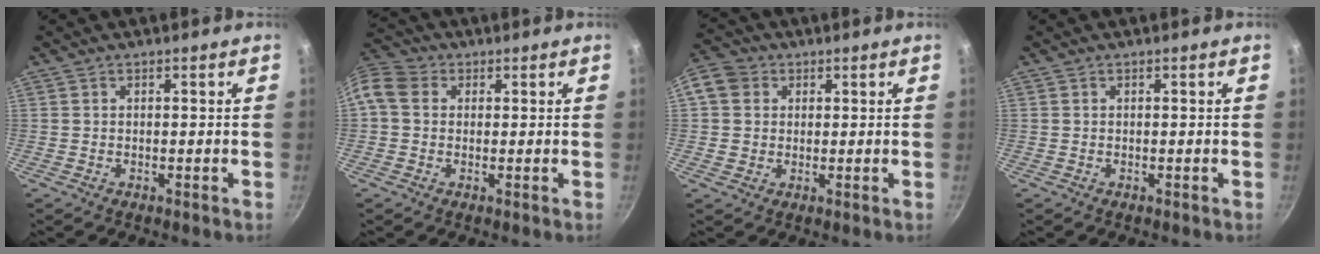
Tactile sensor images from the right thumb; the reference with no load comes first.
{"total": 10.0, "force": [1.6, 8.3, 5.4], "torque": [-0.117, 0.028, 0.012]}
{"total": 8.5, "force": [1.9, 7.5, 3.6], "torque": [-0.050, 0.012, 0.024]}
{"total": 0.0}